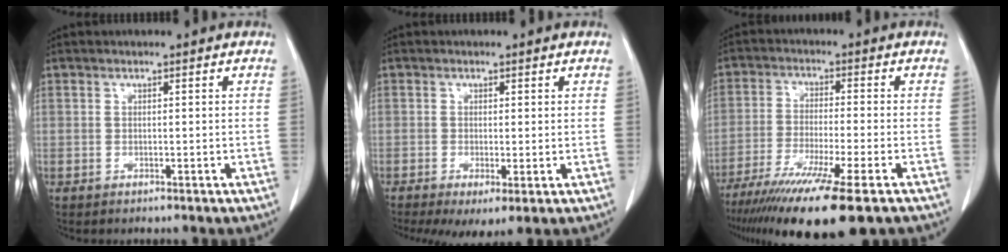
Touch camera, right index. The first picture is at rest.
{"total": 5.0, "force": [-1.9, 1.5, 4.3], "torque": [-0.068, -0.018, -0.029]}
{"total": 15.3, "force": [-10.5, 0.3, 11.2], "torque": [-0.188, -0.048, -0.173]}